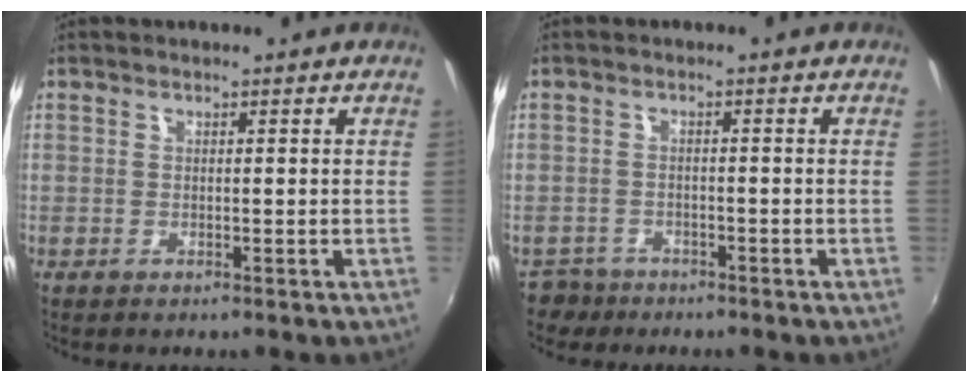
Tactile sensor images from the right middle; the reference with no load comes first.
{"total": 3.6, "force": [-2.8, 2.2, 0.1], "torque": [-0.015, 0.001, -0.053]}